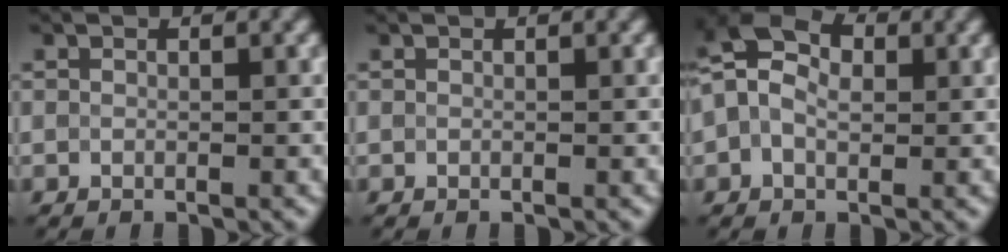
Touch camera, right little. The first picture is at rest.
{"total": 0.0}
{"total": 6.4, "force": [0.9, 4.2, 4.8], "torque": [-0.095, 0.027, -0.002]}